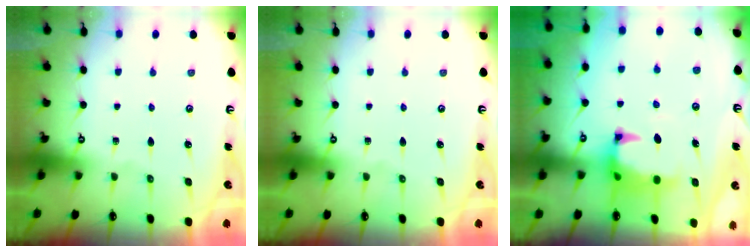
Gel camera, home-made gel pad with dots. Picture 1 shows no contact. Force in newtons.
{"total": 0.0}
{"total": 1.8, "press": 1.4, "slide": 1.1}